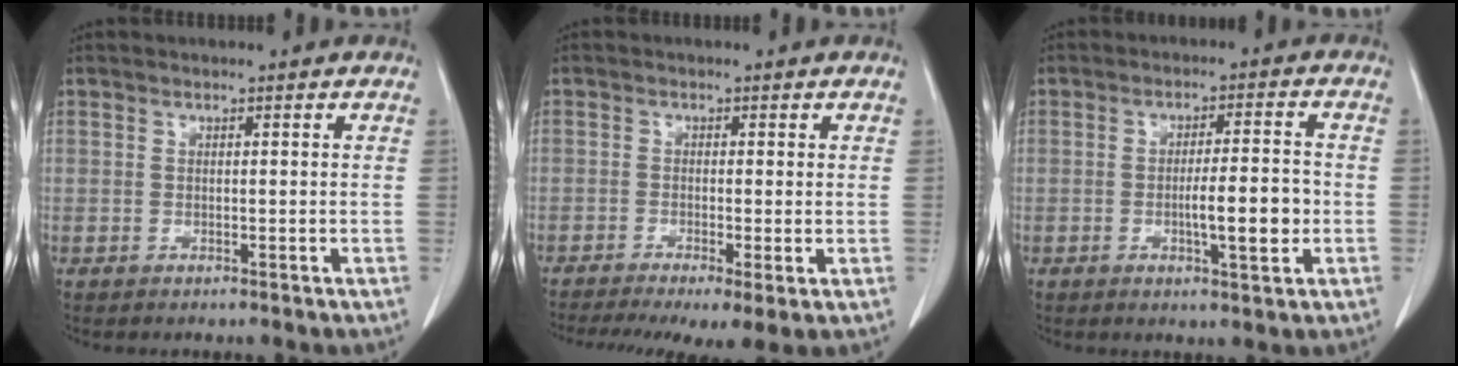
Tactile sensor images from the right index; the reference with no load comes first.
{"total": 9.4, "force": [-5.7, 2.3, 7.1], "torque": [-0.125, -0.014, -0.090]}
{"total": 6.9, "force": [-1.4, 1.0, 6.7], "torque": [-0.106, -0.002, -0.022]}